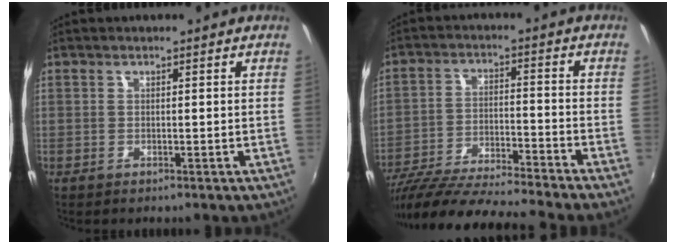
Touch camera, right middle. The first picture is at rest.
{"total": 18.1, "force": [-16.1, -0.8, 8.3], "torque": [-0.162, -0.037, -0.273]}